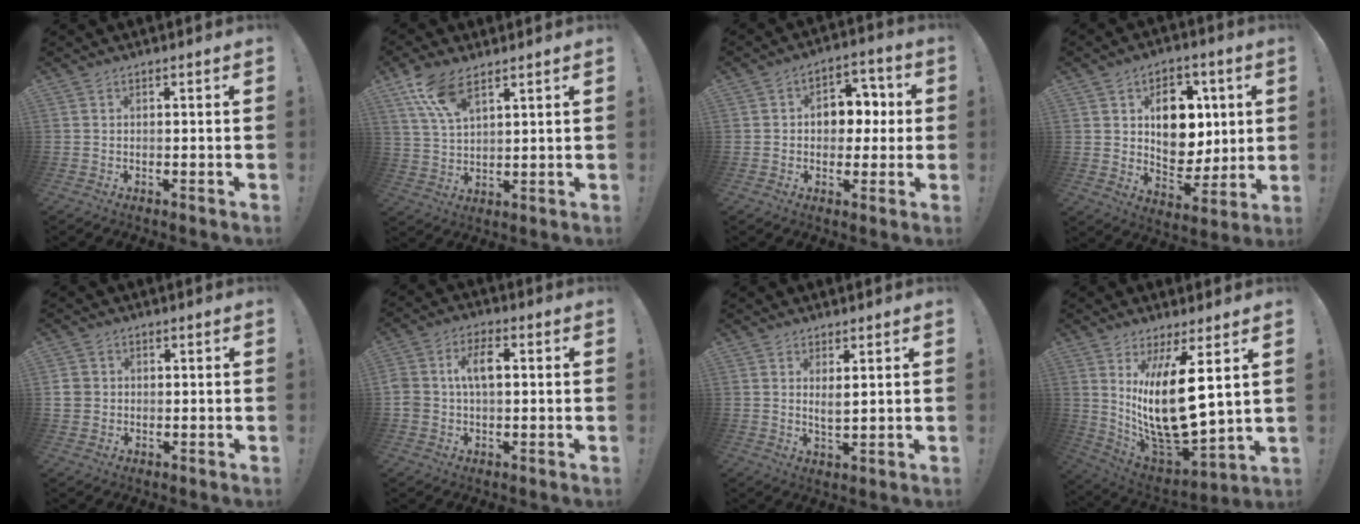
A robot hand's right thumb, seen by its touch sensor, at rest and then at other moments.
{"total": 9.5, "force": [6.5, 3.3, 6.2], "torque": [-0.123, -0.026, 0.123]}
{"total": 9.2, "force": [0.5, 7.5, 5.4], "torque": [-0.067, 0.007, 0.013]}
{"total": 13.9, "force": [4.5, 10.6, 7.7], "torque": [-0.099, -0.018, 0.093]}
{"total": 3.8, "force": [0.7, 3.5, 1.1], "torque": [-0.009, 0.002, 0.015]}
{"total": 8.0, "force": [0.8, 5.0, 6.1], "torque": [-0.109, 0.013, 0.012]}
{"total": 3.3, "force": [1.7, 0.9, 2.7], "torque": [-0.033, -0.015, 0.027]}
{"total": 19.1, "force": [5.4, 6.6, 17.1], "torque": [-0.324, -0.065, 0.092]}